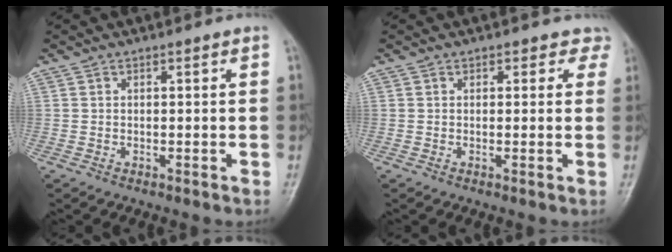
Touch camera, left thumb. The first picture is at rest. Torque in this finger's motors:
{"motor_torque": [-0.06, -0.04, -0.19, -0.20, 0.01]}